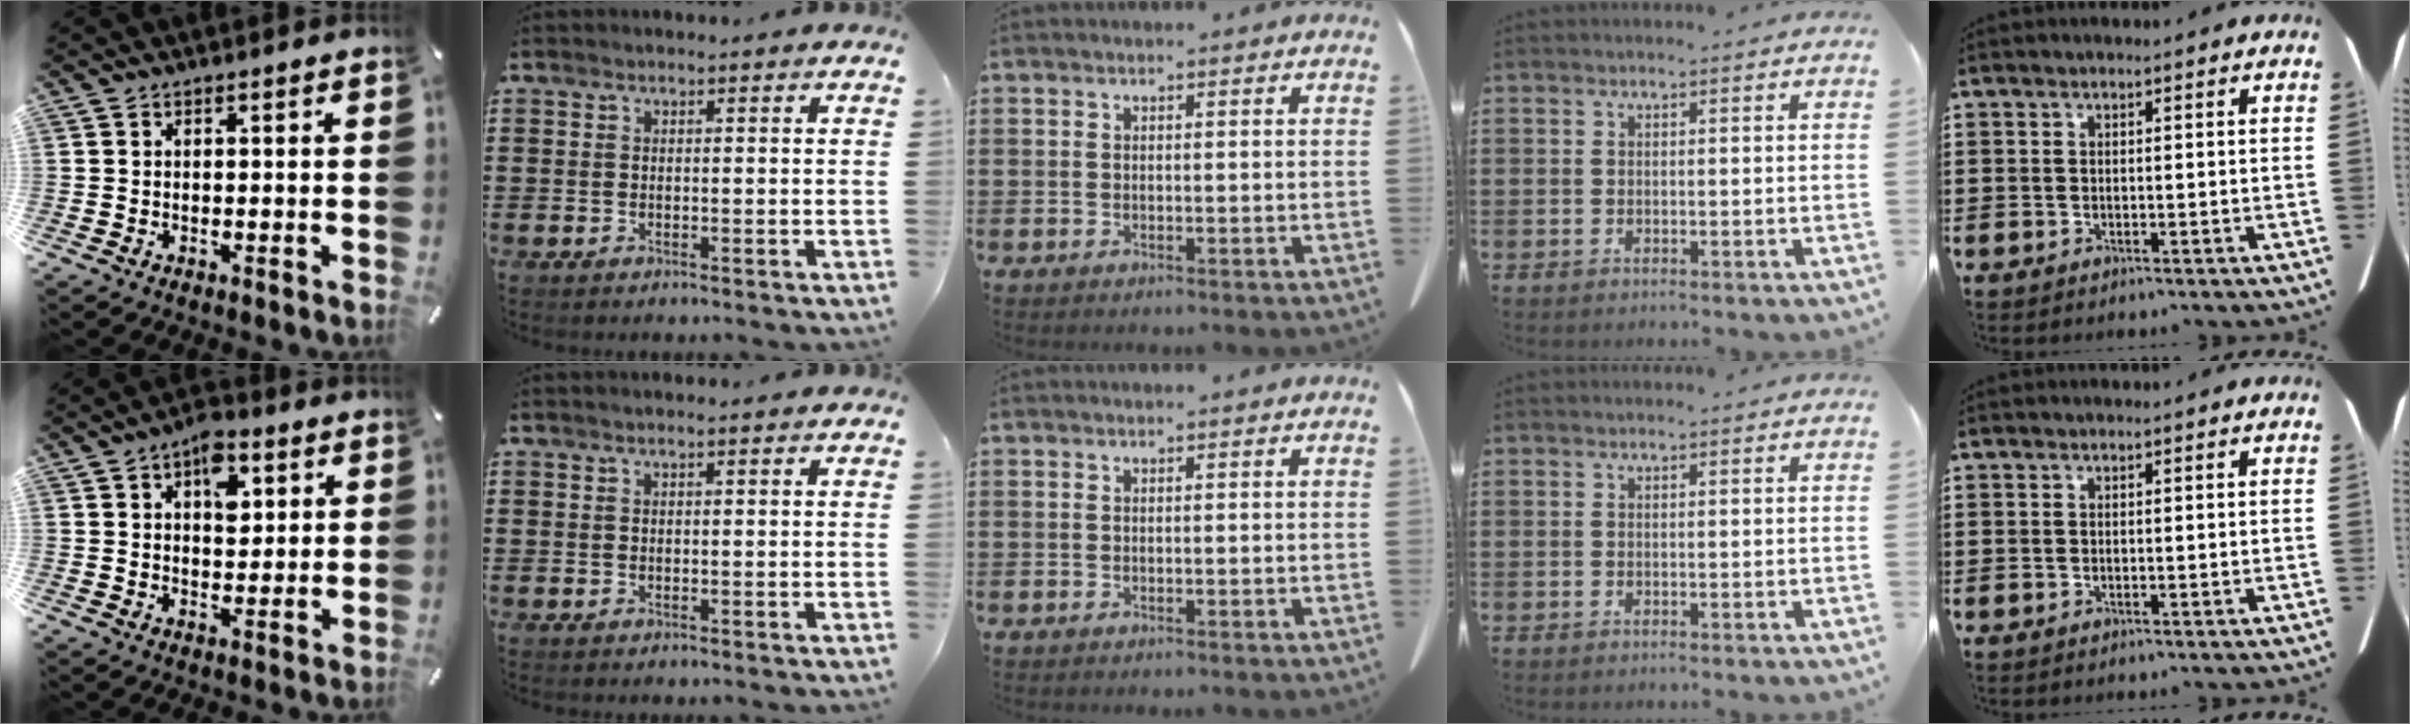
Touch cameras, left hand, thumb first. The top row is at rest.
{"thumb": {"total": 8.8, "force": [3.4, 5.6, 5.8], "torque": [-0.065, -0.008, 0.054]}, "index": {"total": 0.8, "force": [0.6, 0.0, 0.5], "torque": [-0.011, 0.000, 0.011]}}